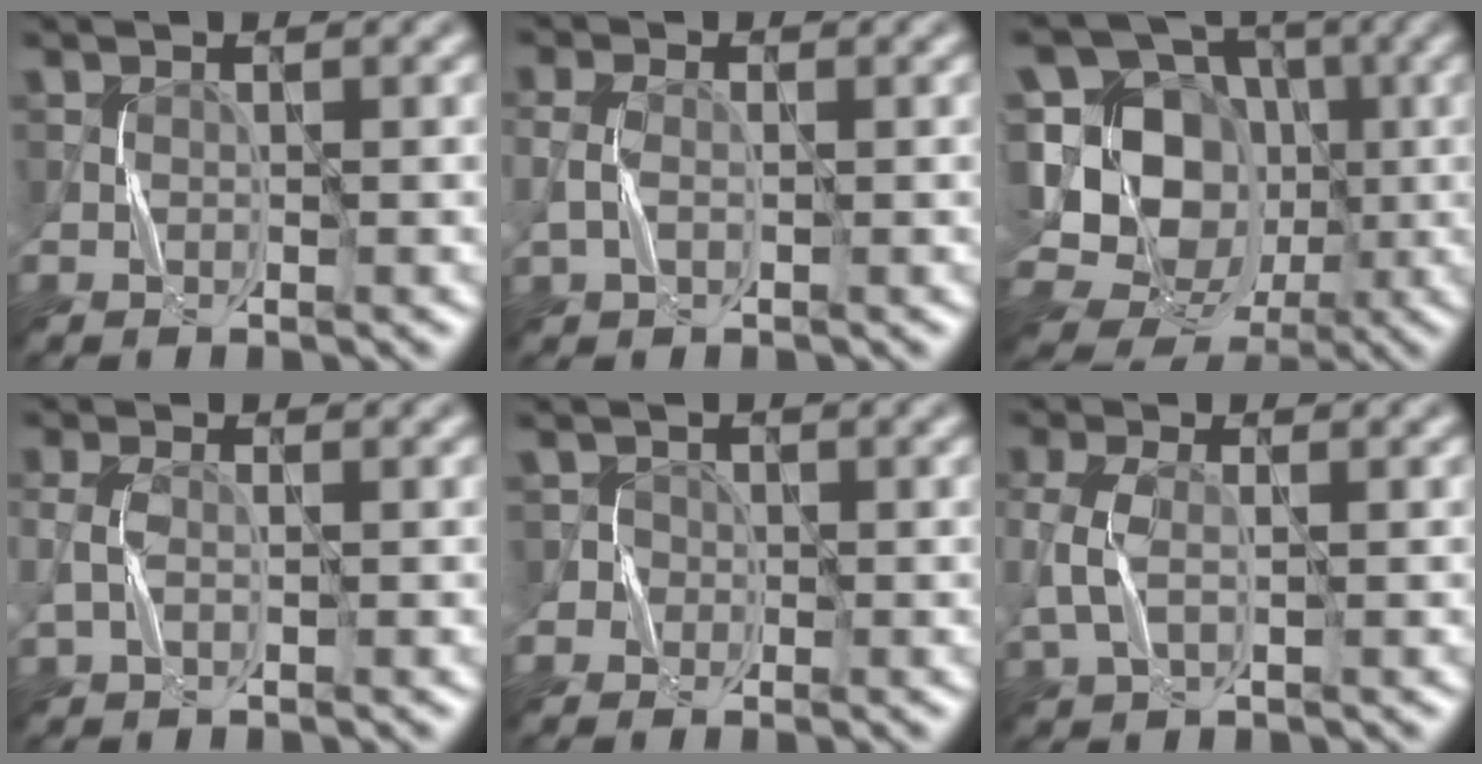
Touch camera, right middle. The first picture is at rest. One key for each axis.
{"total": 1.0, "fx": -0.9, "fy": -0.4, "fz": 0.1, "tx": -0.002, "ty": 0.001, "tz": -0.018}
{"total": 14.2, "fx": -2.6, "fy": 11.7, "fz": 7.6, "tx": -0.166, "ty": 0.040, "tz": -0.067}
{"total": 1.0, "fx": -0.9, "fy": -0.5, "fz": 0.1, "tx": -0.001, "ty": 0.001, "tz": -0.018}
{"total": 2.5, "fx": -1.0, "fy": 2.3, "fz": 0.4, "tx": 0.006, "ty": 0.027, "tz": -0.046}
{"total": 1.6, "fx": -0.9, "fy": 0.1, "fz": 1.4, "tx": -0.036, "ty": 0.000, "tz": -0.016}